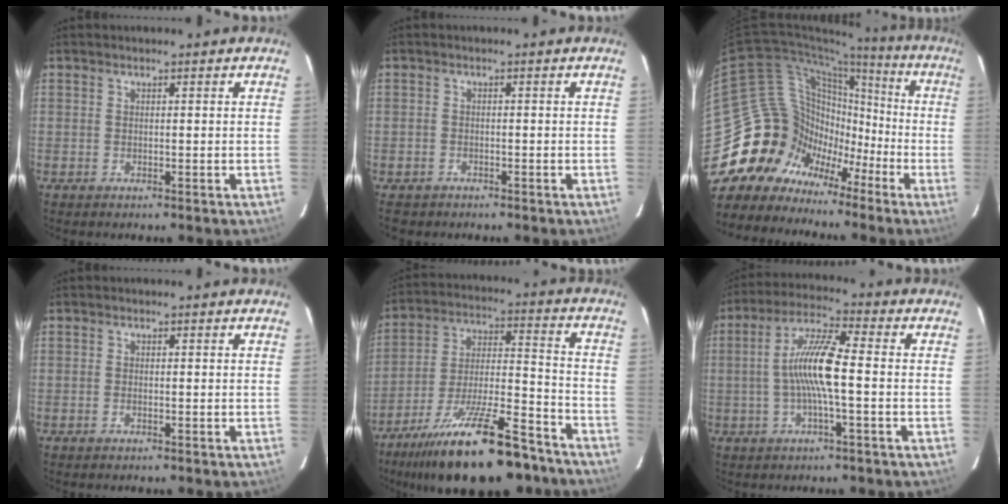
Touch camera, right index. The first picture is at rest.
{"total": 3.0, "force": [-2.1, 2.1, 0.6], "torque": [-0.027, -0.001, -0.034]}
{"total": 18.4, "force": [-9.8, 14.9, 4.4], "torque": [-0.095, 0.056, -0.166]}
{"total": 0.6, "force": [-0.3, 0.3, 0.3], "torque": [-0.007, -0.001, -0.005]}
{"total": 24.7, "force": [-18.5, 6.8, 14.9], "torque": [-0.267, -0.022, -0.282]}
{"total": 9.8, "force": [-1.2, 1.1, 9.7], "torque": [-0.193, 0.012, -0.025]}